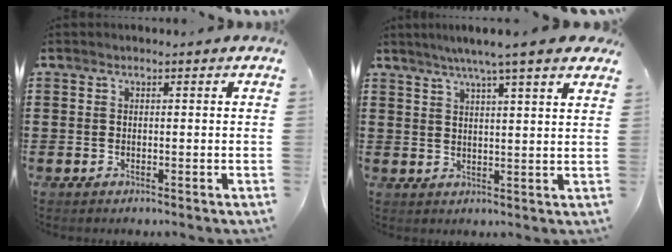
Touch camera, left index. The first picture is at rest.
{"total": 5.1, "force": [4.1, -0.3, 3.0], "torque": [-0.070, -0.010, 0.069]}